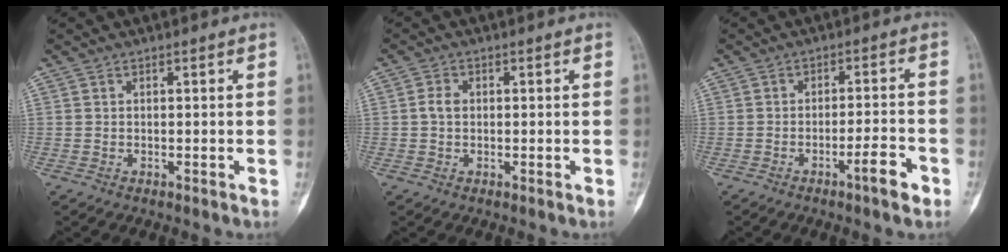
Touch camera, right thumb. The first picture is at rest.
{"total": 2.2, "force": [0.1, 1.6, 1.5], "torque": [-0.028, 0.004, -0.002]}
{"total": 5.5, "force": [-3.0, 0.8, 4.5], "torque": [-0.070, 0.019, -0.046]}